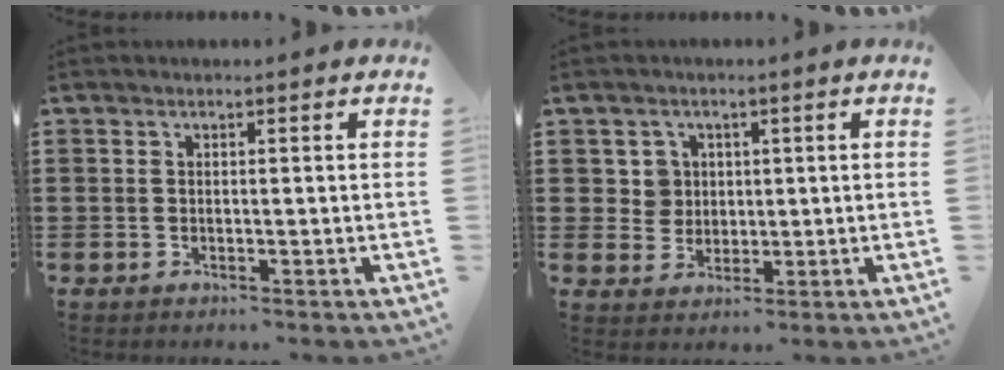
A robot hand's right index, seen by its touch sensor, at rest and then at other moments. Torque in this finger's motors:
{"motor_torque": [-0.51, 0.51, 0.00, 0.00]}